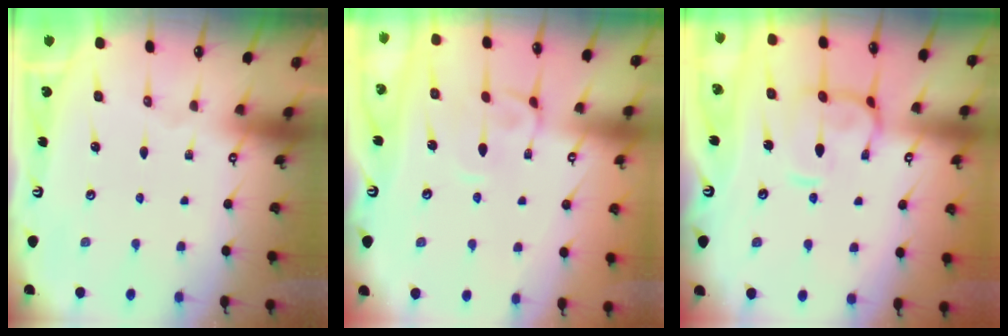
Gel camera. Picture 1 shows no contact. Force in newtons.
{"total": 2.5, "press": 2.4, "slide": 0.7}
{"total": 6.0, "press": 5.8, "slide": 1.2}